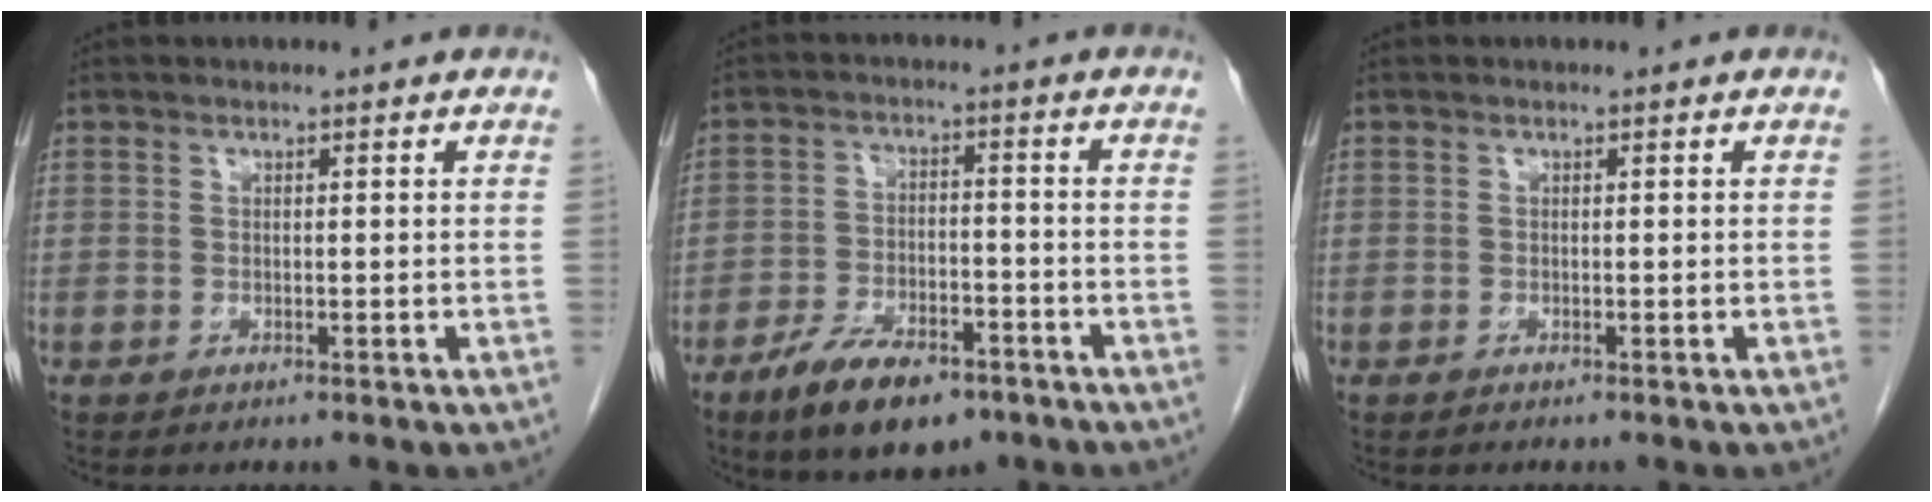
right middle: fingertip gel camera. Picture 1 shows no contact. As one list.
[{"total": 10.3, "force": [-6.9, 4.1, 6.5], "torque": [-0.113, -0.007, -0.115]}, {"total": 0.0}]